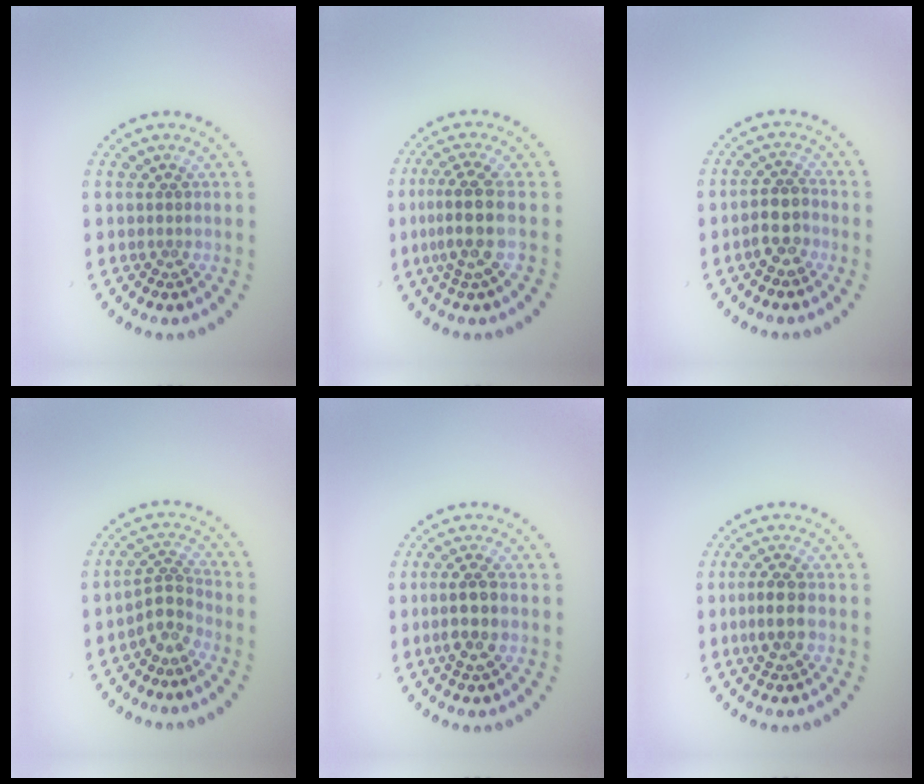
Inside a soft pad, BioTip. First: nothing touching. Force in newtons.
{"total": 3.4, "press": 2.6, "slide": 2.1}
{"total": 2.7, "press": 2.5, "slide": 1.0}
{"total": 2.5, "press": 1.7, "slide": 1.8}
{"total": 2.7, "press": 2.6, "slide": 1.0}
{"total": 2.6, "press": 2.5, "slide": 0.7}